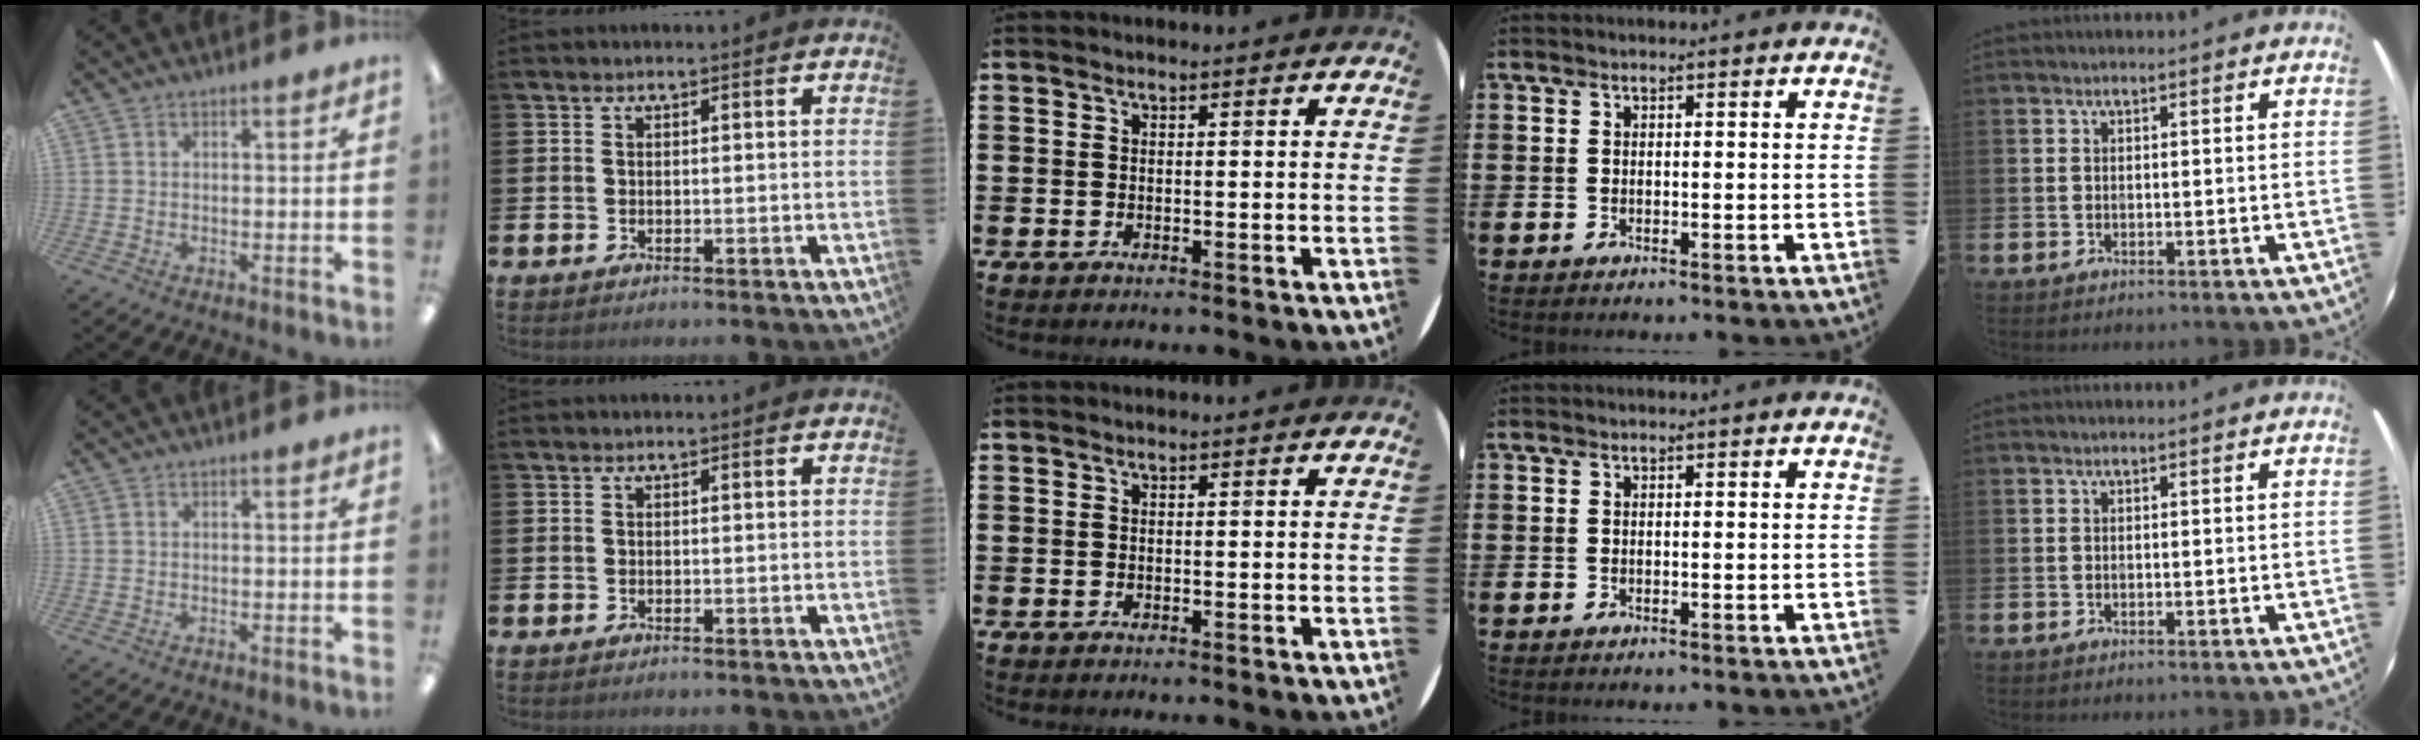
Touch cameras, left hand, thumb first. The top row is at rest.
{}